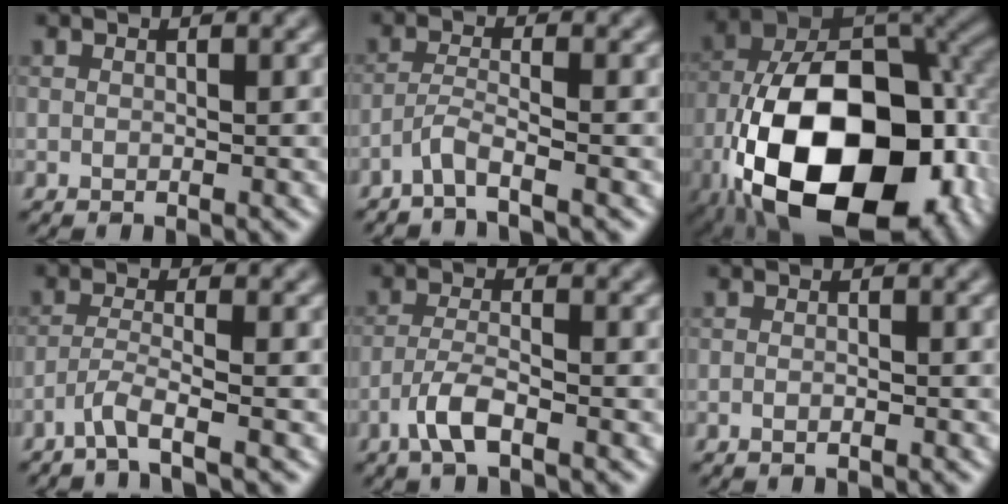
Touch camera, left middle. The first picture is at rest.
{"total": 2.4, "force": [-1.8, 0.0, 1.6], "torque": [-0.033, 0.003, -0.046]}
{"total": 19.9, "force": [-7.0, 11.8, 14.5], "torque": [-0.263, -0.030, -0.098]}
{"total": 2.7, "force": [-1.9, 0.1, 2.0], "torque": [-0.036, 0.001, -0.051]}
{"total": 3.0, "force": [-1.8, 0.7, 2.3], "torque": [-0.050, 0.004, -0.042]}
{"total": 0.8, "force": [-0.4, 0.2, 0.6], "torque": [-0.011, -0.003, -0.007]}